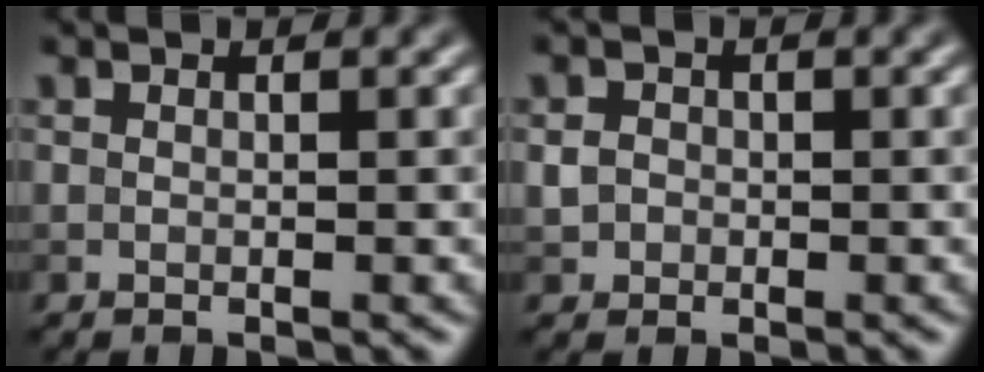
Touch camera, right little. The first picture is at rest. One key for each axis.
{"total": 1.3, "fx": -0.1, "fy": 1.2, "fz": 0.4, "tx": -0.002, "ty": -0.002, "tz": -0.005}